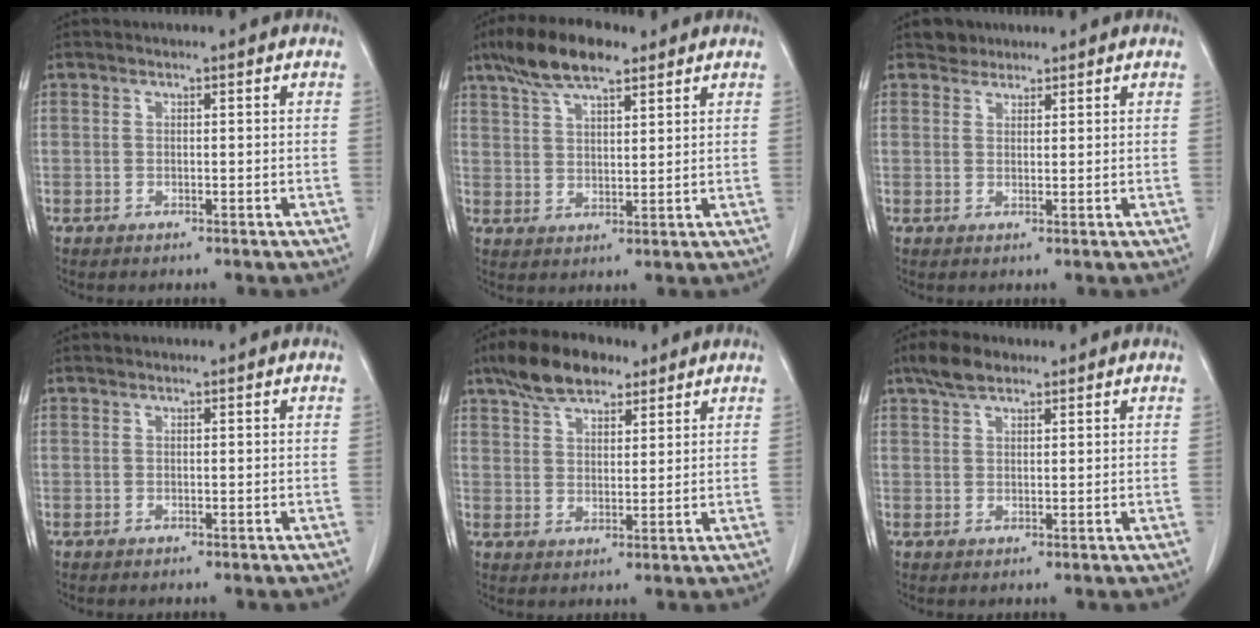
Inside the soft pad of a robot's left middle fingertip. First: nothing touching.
{"total": 9.2, "force": [6.6, 2.6, 5.9], "torque": [-0.115, 0.017, 0.118]}
{"total": 1.9, "force": [1.6, 1.0, -0.2], "torque": [0.003, 0.004, 0.024]}
{"total": 0.0}
{"total": 9.0, "force": [6.6, 3.6, 4.9], "torque": [-0.094, 0.020, 0.119]}
{"total": 4.1, "force": [3.1, 1.7, 2.2], "torque": [-0.052, 0.012, 0.058]}